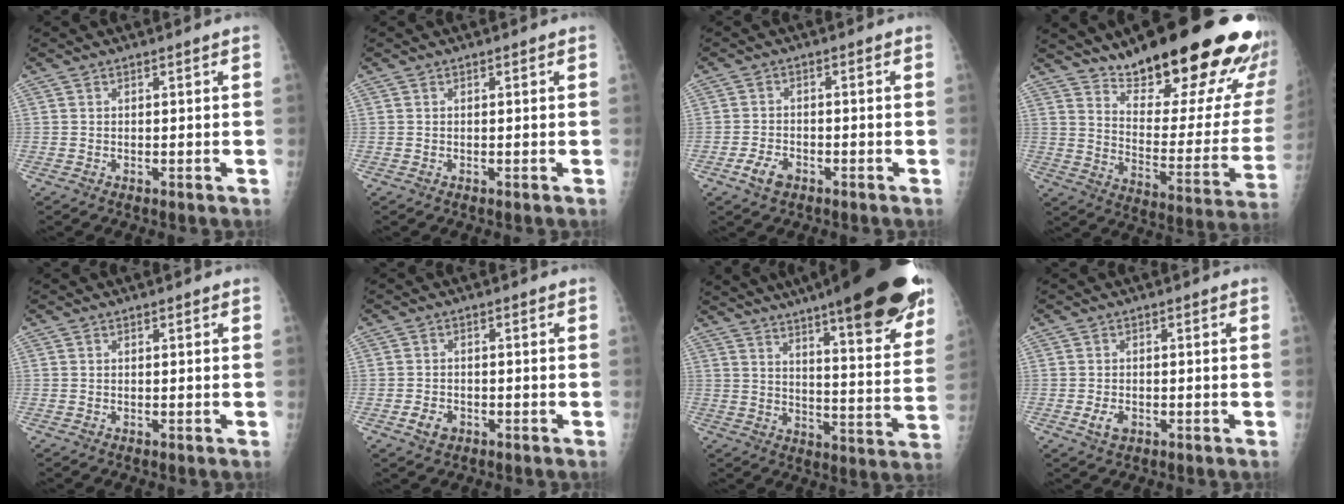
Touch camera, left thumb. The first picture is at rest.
{"total": 0.0}
{"total": 4.0, "force": [-2.3, 2.4, 2.2], "torque": [-0.038, 0.009, -0.041]}
{"total": 28.9, "force": [20.6, 7.6, 18.8], "torque": [-0.232, -0.110, 0.291]}
{"total": 0.0}
{"total": 3.1, "force": [-1.5, 2.3, 1.5], "torque": [-0.020, 0.004, -0.024]}
{"total": 29.2, "force": [20.2, 5.8, 20.3], "torque": [-0.258, -0.069, 0.271]}
{"total": 2.9, "force": [-1.0, 1.9, 1.9], "torque": [-0.030, 0.000, -0.017]}